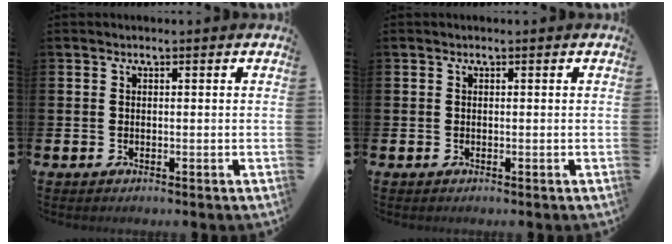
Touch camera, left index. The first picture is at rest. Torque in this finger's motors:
{"motor_torque": [0.01, 0.00, 0.00, -0.01]}